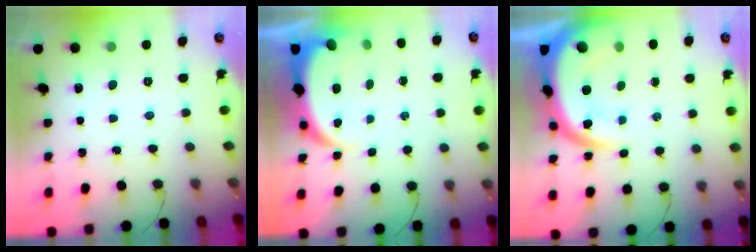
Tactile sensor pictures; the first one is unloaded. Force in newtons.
{"total": 7.1, "press": 7.0, "slide": 1.5}
{"total": 18.0, "press": 17.9, "slide": 1.6}